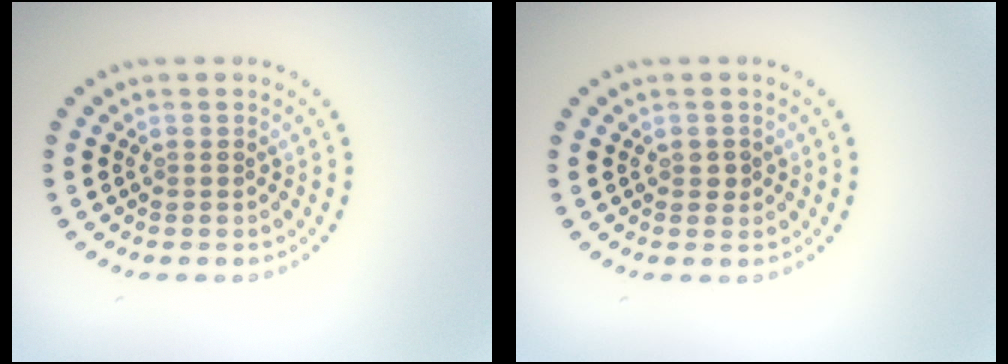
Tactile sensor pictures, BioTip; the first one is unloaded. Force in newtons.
{"total": 1.0, "press": 1.0, "slide": 0.1}